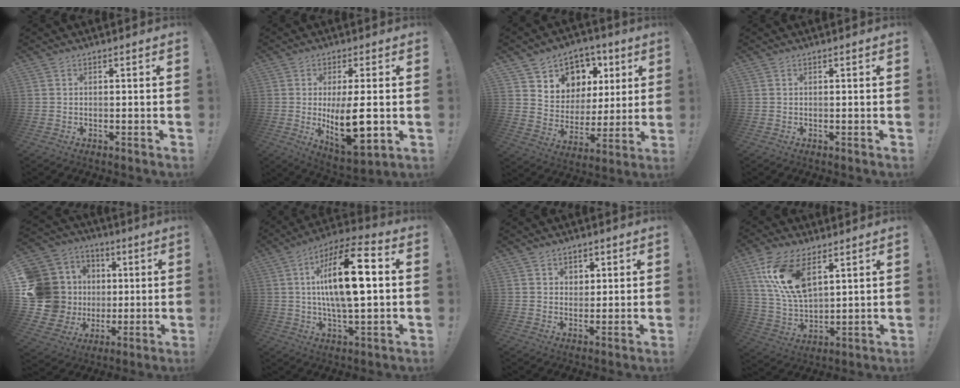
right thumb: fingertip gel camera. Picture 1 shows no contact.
{"total": 13.7, "force": [-0.8, 5.0, 12.7], "torque": [-0.214, -0.016, -0.008]}
{"total": 9.8, "force": [5.0, 8.3, 1.4], "torque": [-0.019, -0.048, 0.113]}
{"total": 0.0}
{"total": 20.5, "force": [2.0, 17.9, 9.8], "torque": [-0.214, 0.000, 0.088]}
{"total": 19.6, "force": [2.7, 6.5, 18.3], "torque": [-0.310, 0.000, 0.030]}
{"total": 3.9, "force": [2.1, 3.2, 0.7], "torque": [0.001, -0.013, 0.035]}
{"total": 15.6, "force": [7.8, 8.0, 10.9], "torque": [-0.236, -0.031, 0.143]}